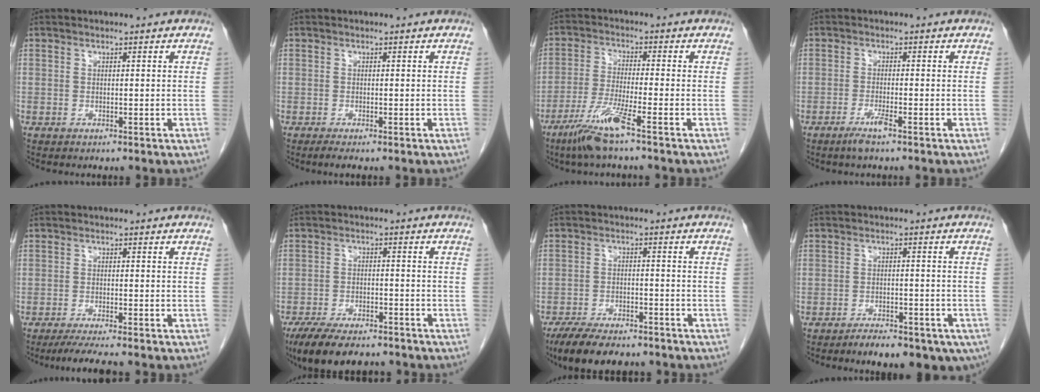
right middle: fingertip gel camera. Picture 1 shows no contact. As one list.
[{"total": 1.3, "force": [-0.9, 0.0, 0.9], "torque": [-0.022, -0.007, -0.017]}, {"total": 7.4, "force": [-4.7, -0.6, 5.7], "torque": [-0.117, -0.021, -0.097]}, {"total": 2.6, "force": [-1.7, -0.1, 2.0], "torque": [-0.044, -0.006, -0.035]}, {"total": 5.2, "force": [-4.3, -0.2, 2.9], "torque": [-0.046, -0.016, -0.070]}, {"total": 12.0, "force": [-9.7, 3.7, 6.0], "torque": [-0.098, -0.011, -0.149]}, {"total": 10.9, "force": [-8.9, 3.4, 5.3], "torque": [-0.087, -0.013, -0.137]}, {"total": 10.4, "force": [-7.3, 4.1, 6.2], "torque": [-0.068, 0.002, -0.098]}]